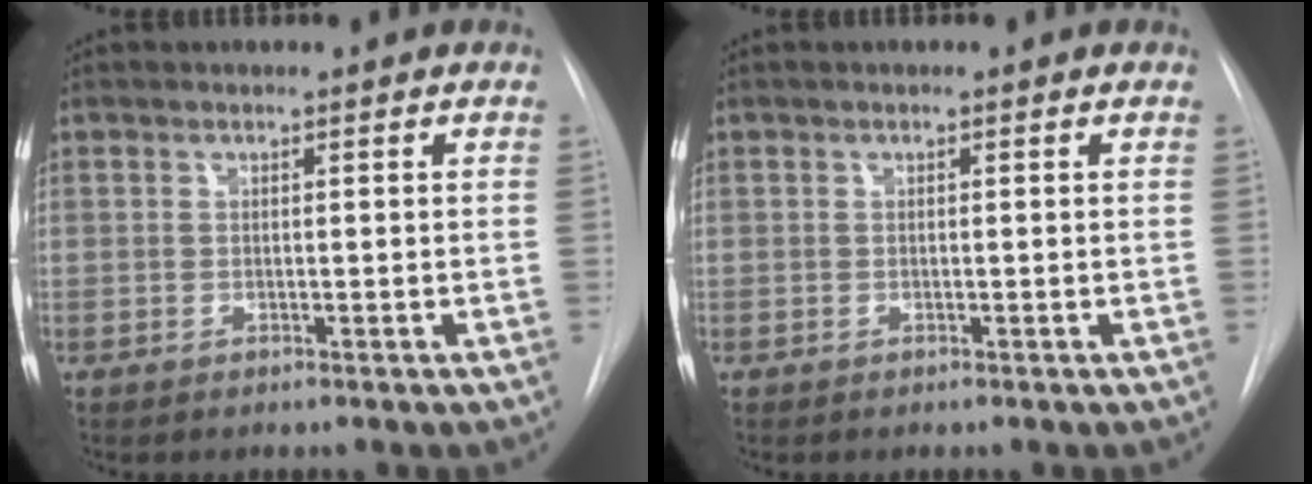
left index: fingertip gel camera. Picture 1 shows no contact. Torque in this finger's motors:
{"motor_torque": [-0.03, 0.03, 0.00, 0.00]}